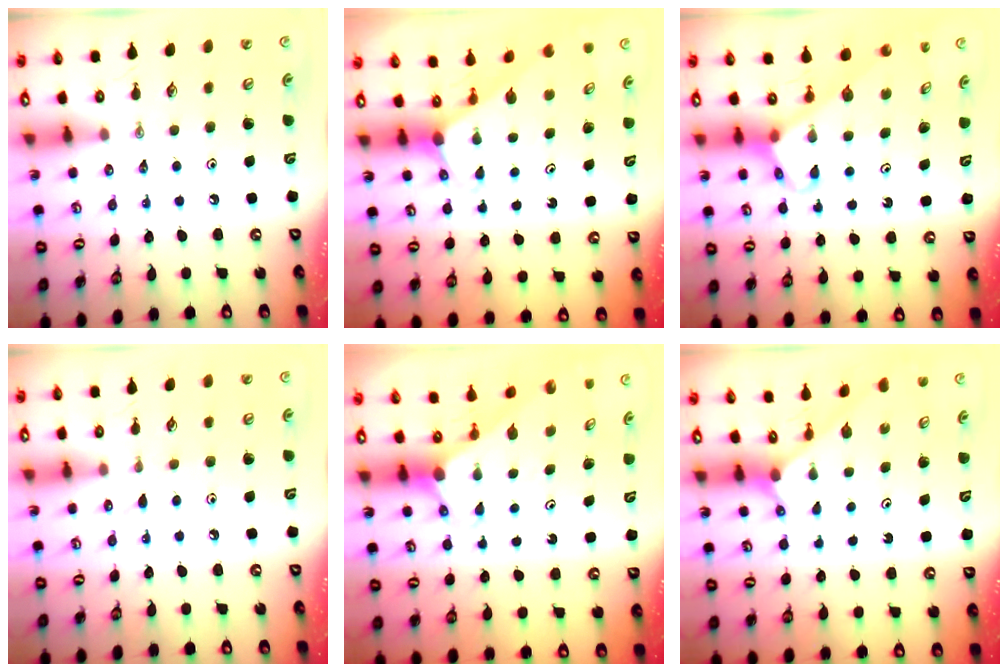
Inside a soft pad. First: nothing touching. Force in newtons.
{"total": 2.9, "press": 2.9, "slide": 0.0}
{"total": 3.8, "press": 3.8, "slide": 0.2}
{"total": 5.1, "press": 5.1, "slide": 0.3}
{"total": 2.7, "press": 2.7, "slide": 0.2}
{"total": 1.9, "press": 1.9, "slide": 0.2}